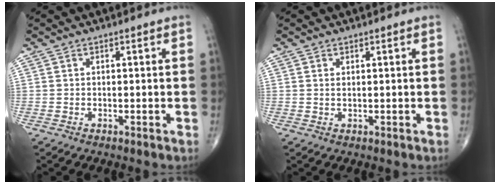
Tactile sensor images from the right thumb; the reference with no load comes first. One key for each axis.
{"total": 0.6, "fx": 0.2, "fy": 0.3, "fz": 0.5, "tx": -0.011, "ty": 0.000, "tz": 0.006}